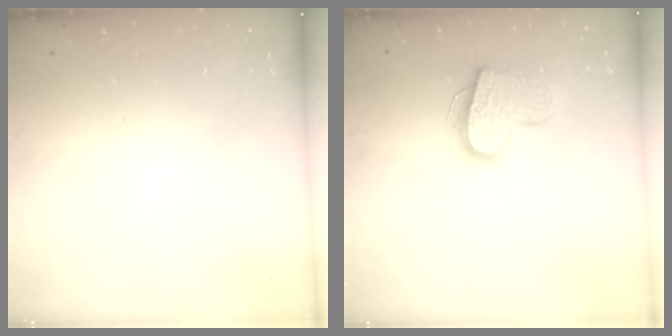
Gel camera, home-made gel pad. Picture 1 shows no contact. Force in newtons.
{"total": 14.6, "press": 14.6, "slide": 1.1}